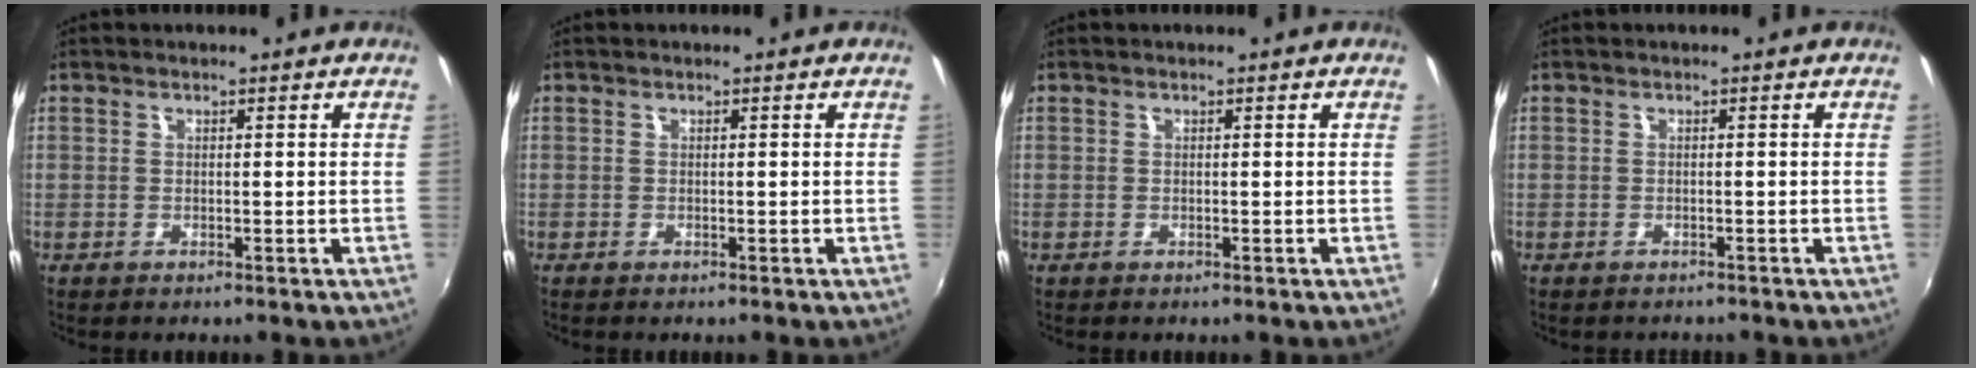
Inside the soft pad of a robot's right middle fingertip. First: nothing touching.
{"total": 0.0}
{"total": 0.0}
{"total": 1.3, "force": [-1.2, 0.3, 0.2], "torque": [-0.009, -0.004, -0.015]}